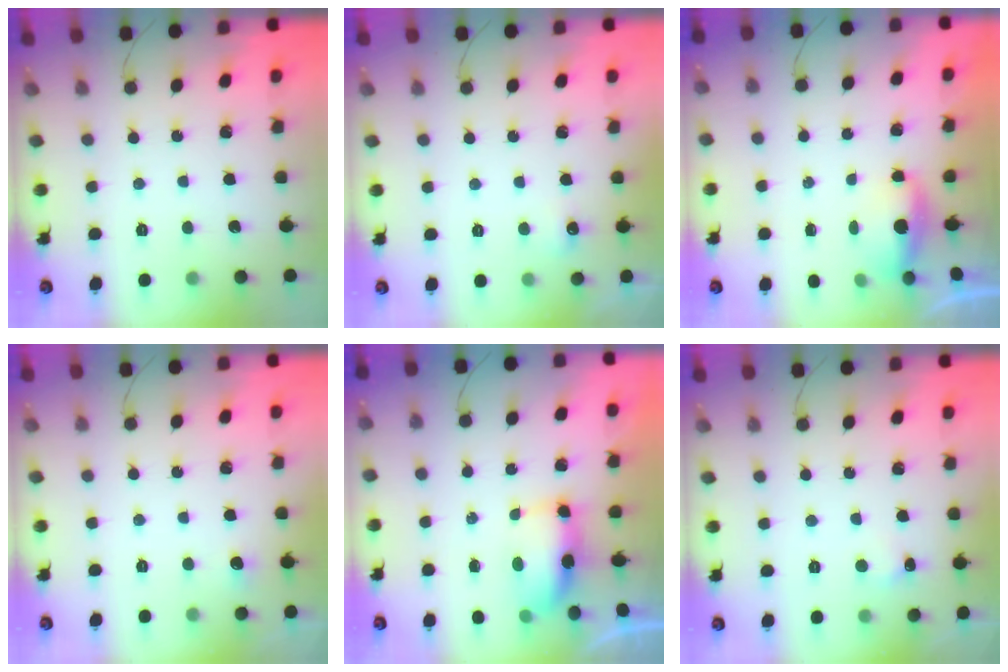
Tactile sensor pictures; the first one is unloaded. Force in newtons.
{"total": 8.9, "press": 3.0, "slide": 8.4}
{"total": 3.5, "press": 3.3, "slide": 0.9}
{"total": 3.2, "press": 2.9, "slide": 1.5}
{"total": 6.7, "press": 6.7, "slide": 0.5}
{"total": 4.9, "press": 4.7, "slide": 1.1}